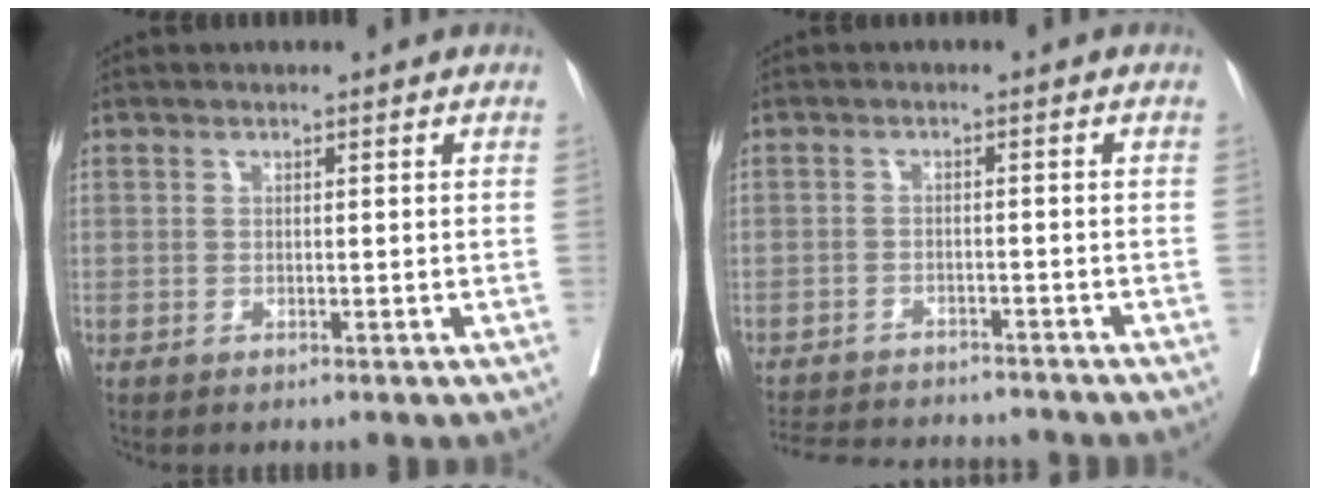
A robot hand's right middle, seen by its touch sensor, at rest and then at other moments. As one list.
[{"total": 11.9, "force": [-11.2, 2.0, 3.4], "torque": [-0.064, 0.000, -0.154]}]